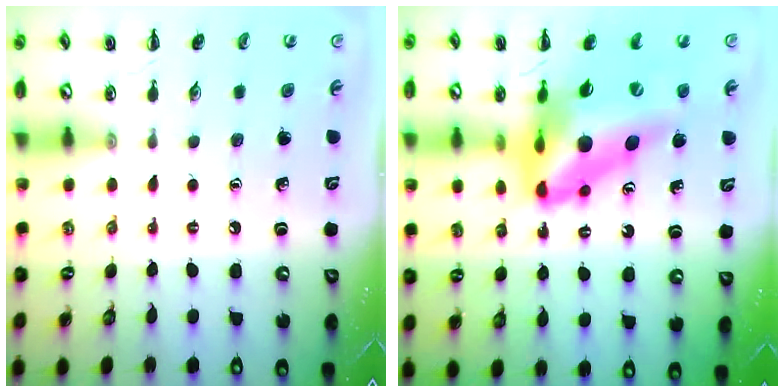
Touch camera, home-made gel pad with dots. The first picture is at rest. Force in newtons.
{"total": 17.5, "press": 16.6, "slide": 5.4}